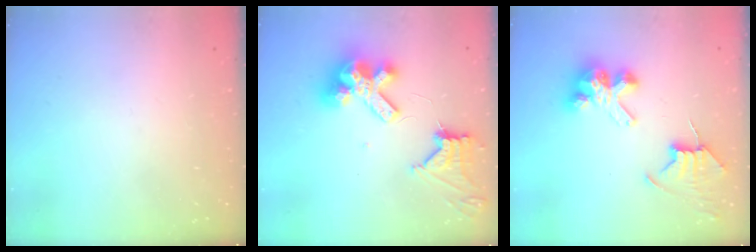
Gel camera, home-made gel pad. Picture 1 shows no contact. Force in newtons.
{"total": 12.6, "press": 12.5, "slide": 1.4}
{"total": 9.4, "press": 9.4, "slide": 0.7}